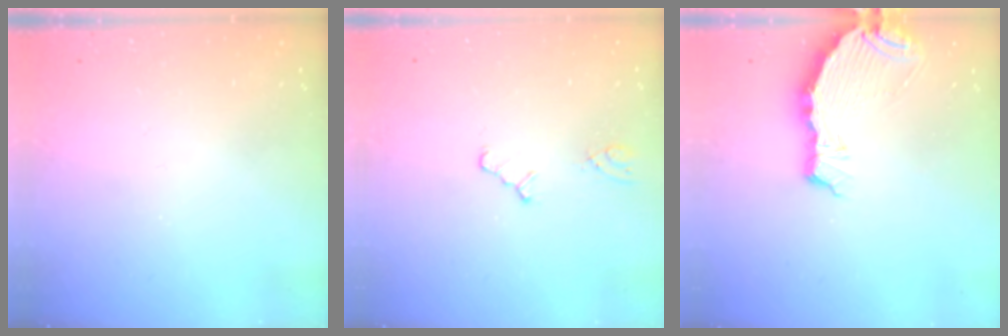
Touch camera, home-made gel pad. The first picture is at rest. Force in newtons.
{"total": 2.0, "press": 1.9, "slide": 0.4}
{"total": 7.8, "press": 6.8, "slide": 3.8}